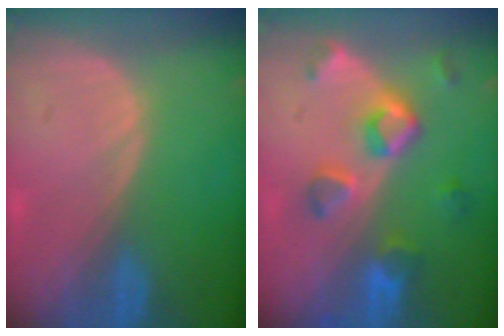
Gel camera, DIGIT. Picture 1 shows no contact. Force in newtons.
{"total": 7.7, "press": 7.0, "slide": 3.2}